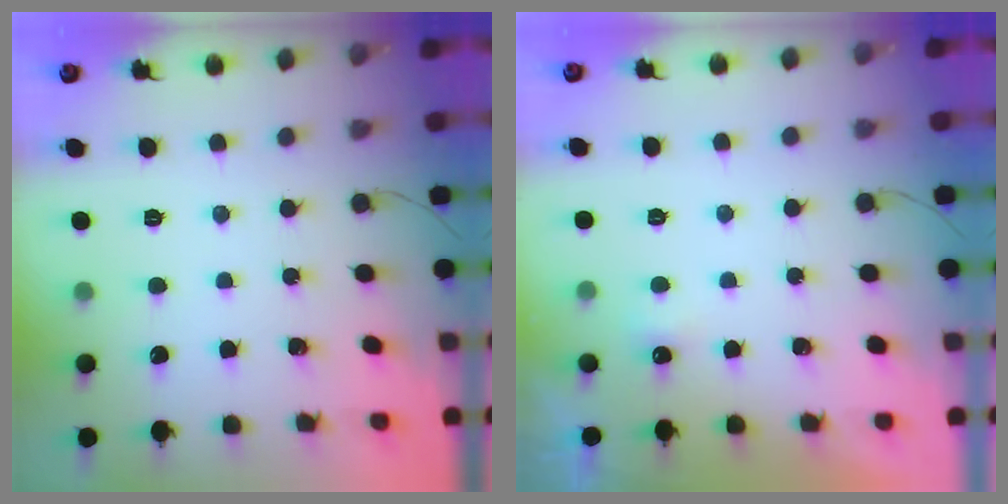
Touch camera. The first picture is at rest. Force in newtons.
{"total": 2.3, "press": 2.2, "slide": 0.7}